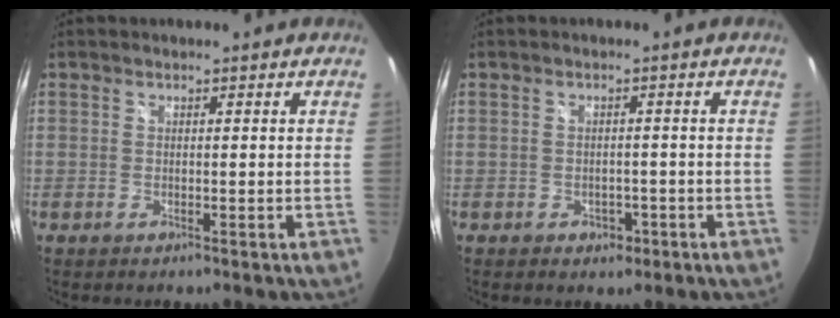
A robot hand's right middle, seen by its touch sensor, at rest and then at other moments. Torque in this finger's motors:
{"motor_torque": [0.44, -0.42, 0.09, 0.02]}